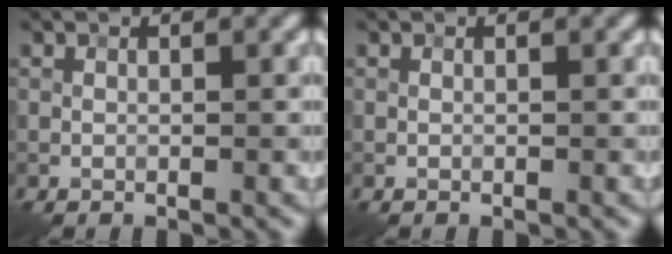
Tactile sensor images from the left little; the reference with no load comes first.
{"total": 0.0}